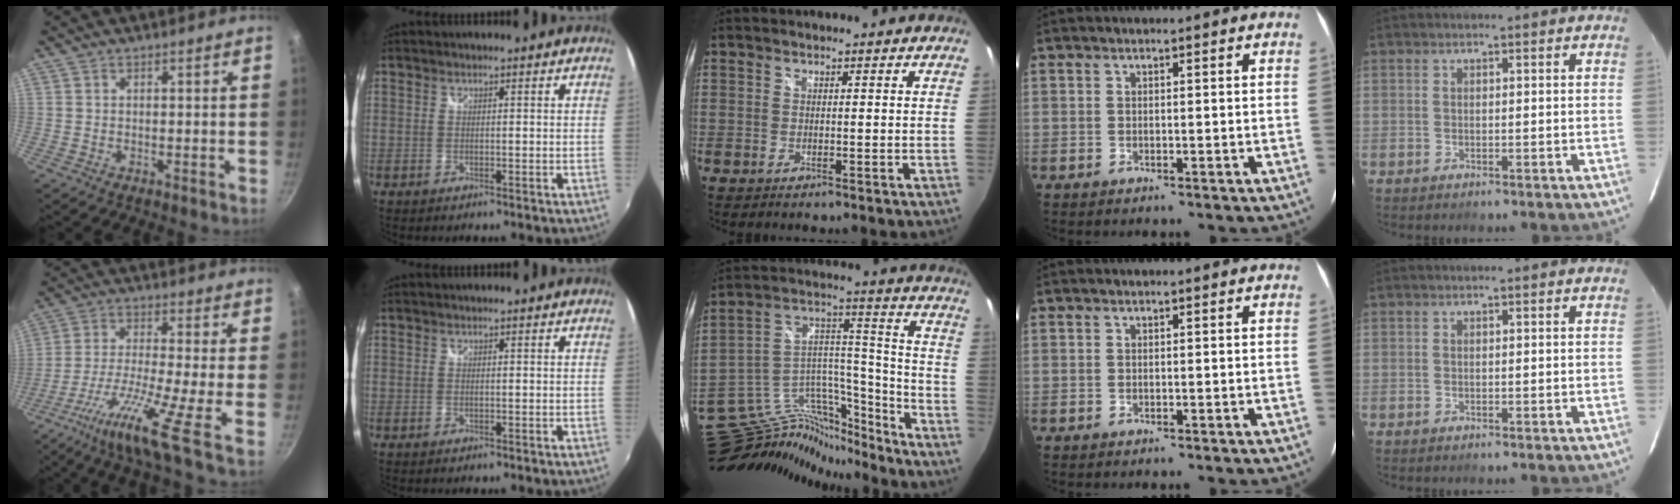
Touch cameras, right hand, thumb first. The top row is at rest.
{"thumb": {"total": 13.2, "force": [-5.8, -0.3, 11.8], "torque": [-0.229, 0.006, -0.122]}, "middle": {"total": 20.3, "force": [-17.2, 7.2, 8.0], "torque": [-0.137, 0.048, -0.272]}}